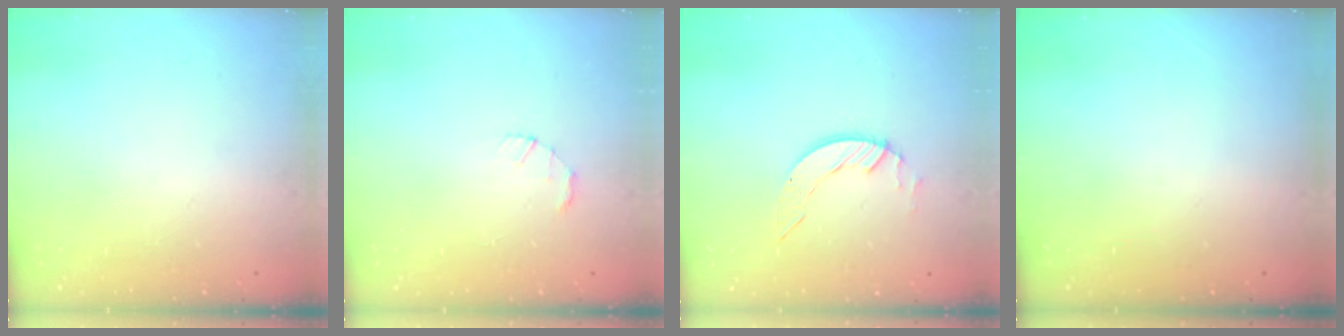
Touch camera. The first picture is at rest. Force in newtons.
{"total": 1.4, "press": 1.3, "slide": 0.3}
{"total": 5.4, "press": 5.4, "slide": 0.1}
{"total": 0.0}